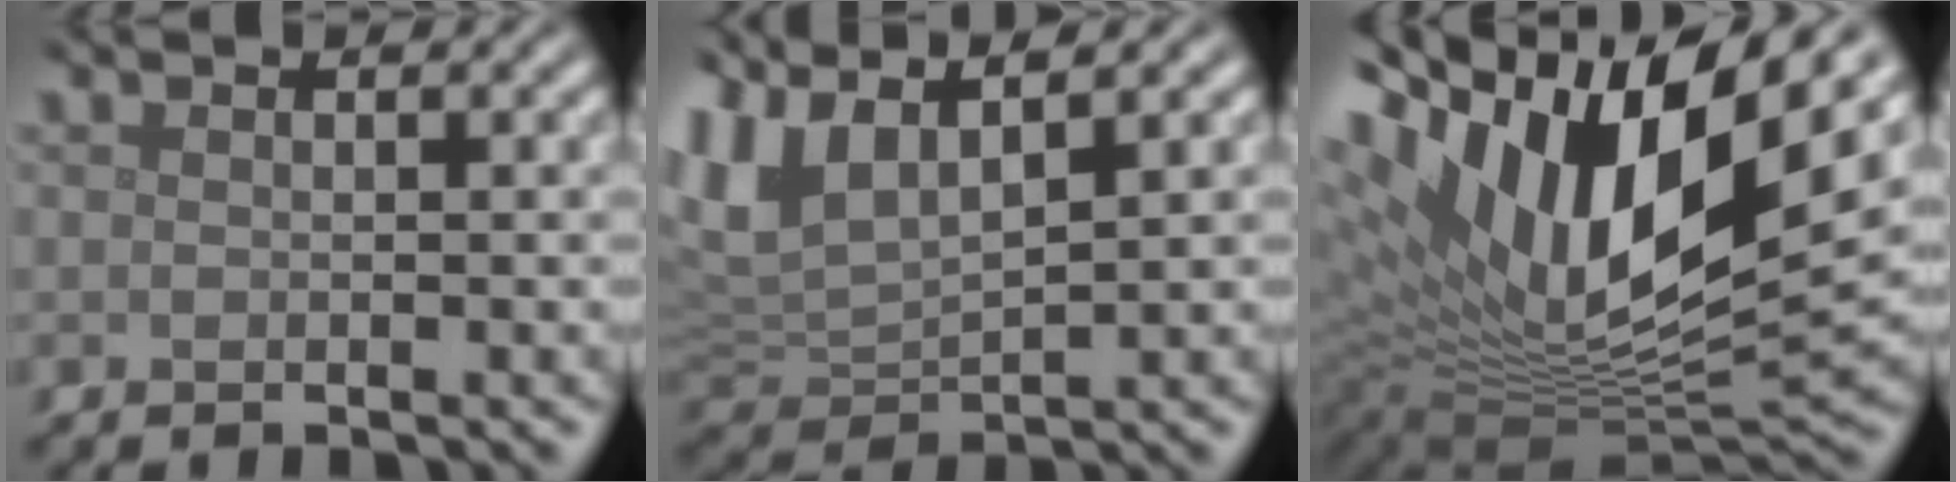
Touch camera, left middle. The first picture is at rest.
{"total": 5.5, "force": [3.5, 1.9, 3.8], "torque": [-0.100, 0.014, 0.069]}
{"total": 17.4, "force": [6.1, 7.5, 14.5], "torque": [-0.275, 0.007, 0.109]}